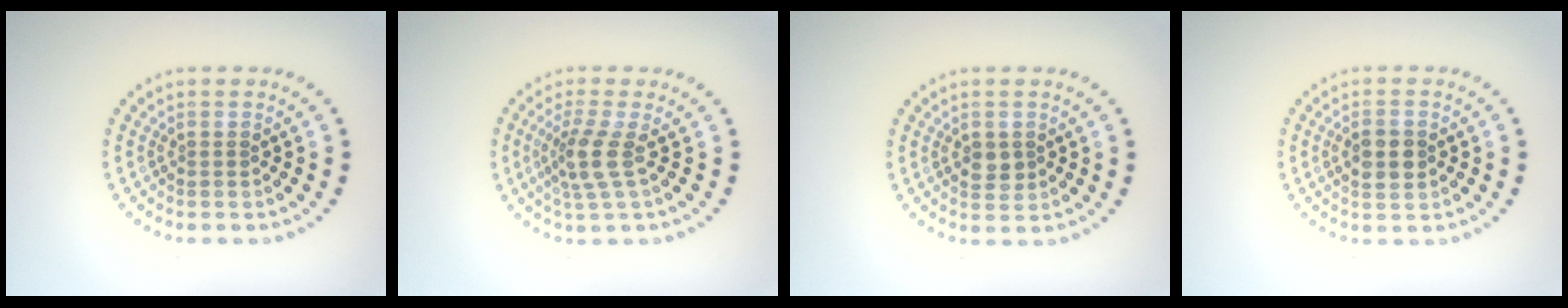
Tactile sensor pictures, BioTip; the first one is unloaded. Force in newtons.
{"total": 2.9, "press": 2.2, "slide": 1.8}
{"total": 1.8, "press": 1.8, "slide": 0.4}
{"total": 2.9, "press": 2.9, "slide": 0.0}